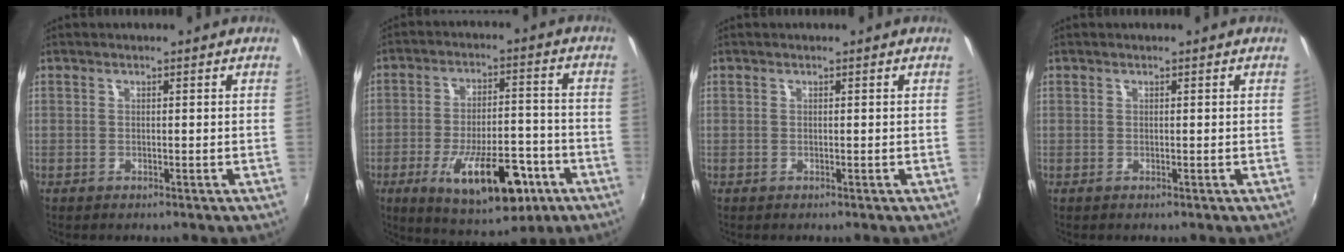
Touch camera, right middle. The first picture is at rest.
{"total": 15.9, "force": [-7.4, 6.1, 12.7], "torque": [-0.222, -0.010, -0.100]}
{"total": 0.0}
{"total": 0.0}